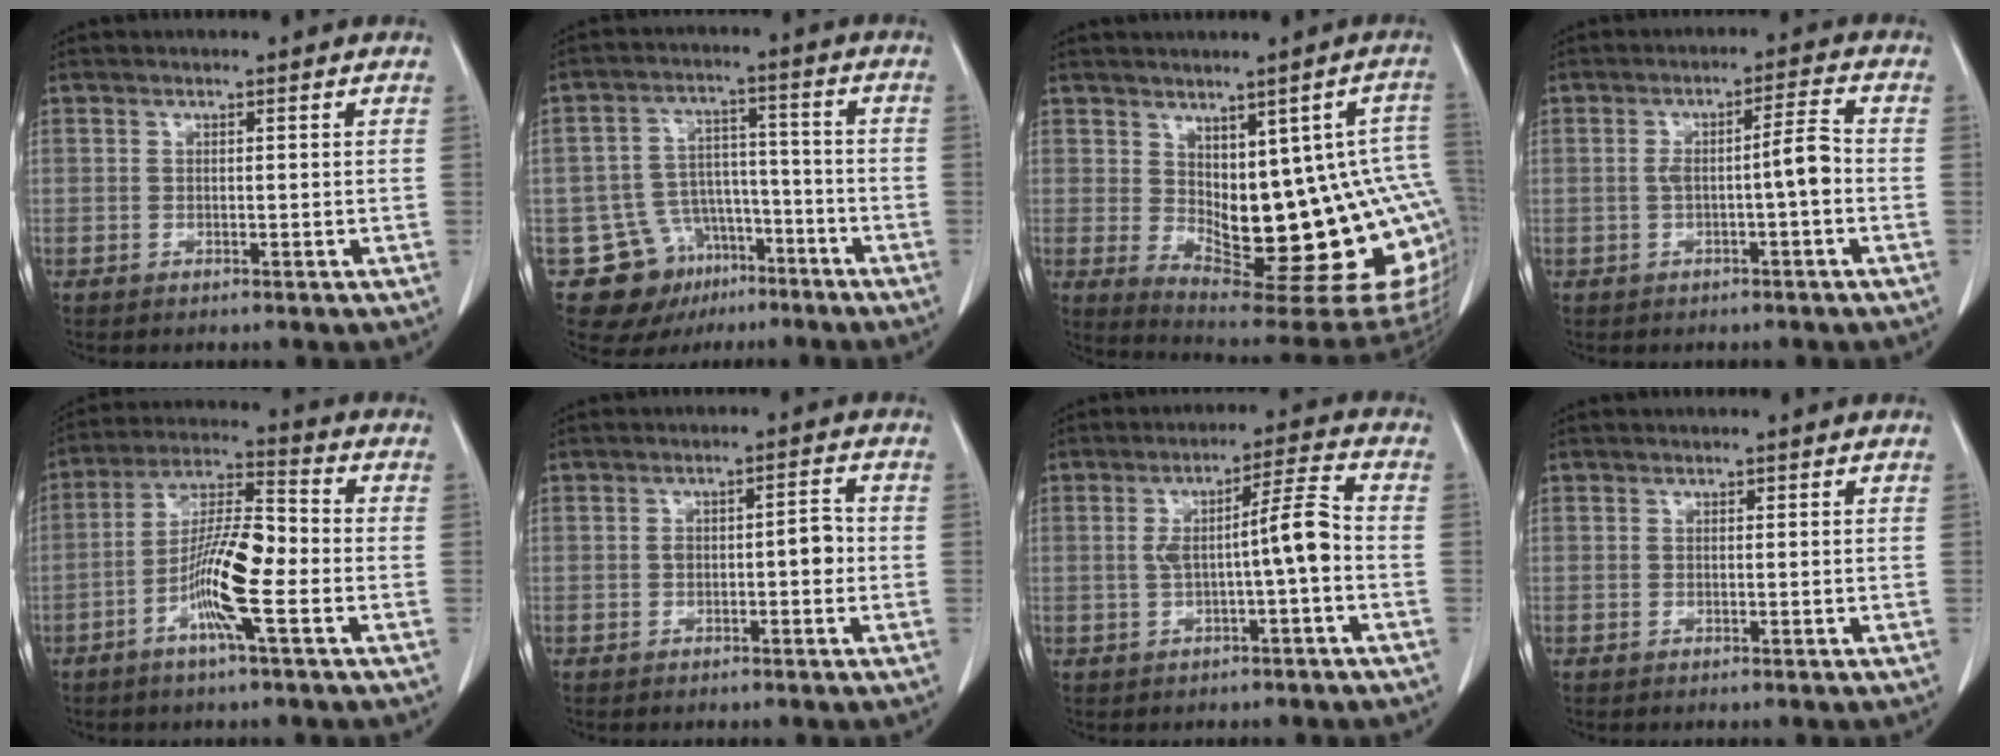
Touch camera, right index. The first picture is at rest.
{"total": 11.1, "force": [-6.4, 8.5, 3.2], "torque": [-0.053, 0.042, -0.091]}
{"total": 20.8, "force": [-0.8, 6.8, 19.7], "torque": [-0.175, 0.002, 0.016]}
{"total": 5.0, "force": [-0.9, 0.2, 5.0], "torque": [-0.083, 0.018, -0.011]}
{"total": 11.0, "force": [-3.6, 1.0, 10.3], "torque": [-0.200, 0.003, -0.073]}
{"total": 3.7, "force": [-0.5, 1.4, 3.4], "torque": [-0.051, 0.015, -0.006]}
{"total": 6.9, "force": [-0.9, 0.0, 6.8], "torque": [-0.113, 0.020, -0.012]}
{"total": 0.0}